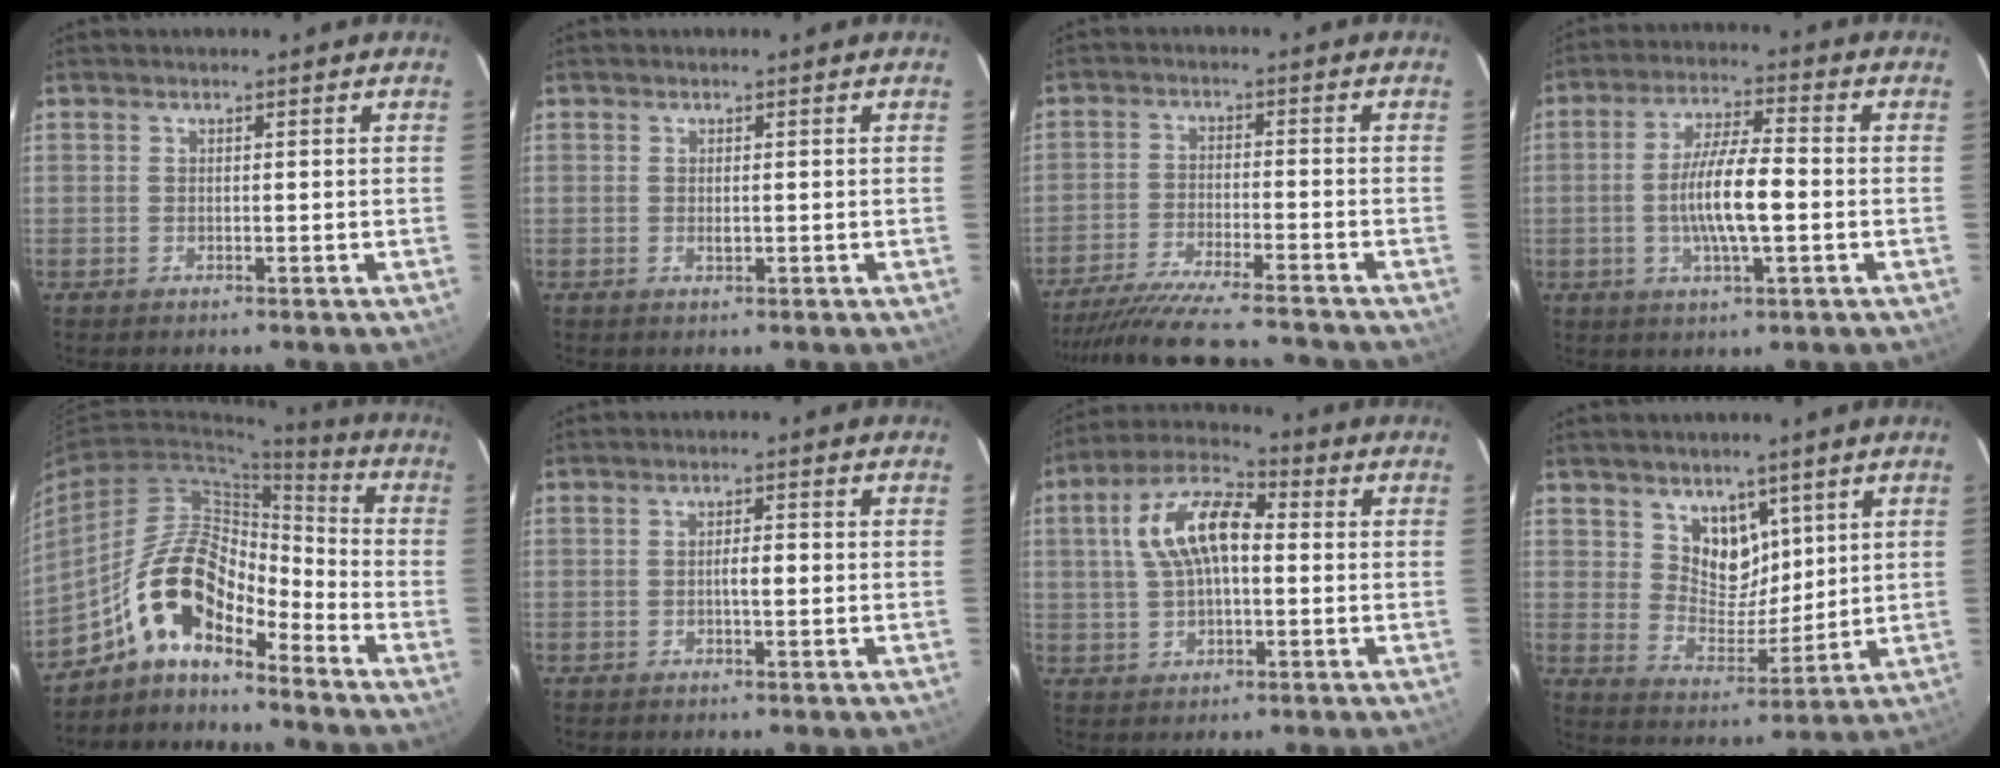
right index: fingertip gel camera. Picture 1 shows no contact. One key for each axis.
{"total": 0.9, "fx": 0.0, "fy": 0.4, "fz": 0.8, "tx": -0.016, "ty": 0.001, "tz": 0.001}
{"total": 16.6, "fx": -15.1, "fy": 0.9, "fz": 6.8, "tx": -0.141, "ty": -0.027, "tz": -0.241}
{"total": 9.9, "fx": -1.5, "fy": 2.0, "fz": 9.5, "tx": -0.183, "ty": -0.001, "tz": -0.028}
{"total": 12.1, "fx": -8.6, "fy": 4.4, "fz": 7.3, "tx": -0.138, "ty": 0.026, "tz": -0.168}
{"total": 2.2, "fx": -0.3, "fy": 0.6, "fz": 2.1, "tx": -0.037, "ty": 0.002, "tz": -0.004}
{"total": 12.0, "fx": 1.4, "fy": 5.9, "fz": 10.3, "tx": -0.204, "ty": 0.030, "tz": 0.022}
{"total": 8.1, "fx": 4.6, "fy": 5.8, "fz": 3.3, "tx": -0.046, "ty": -0.006, "tz": 0.091}